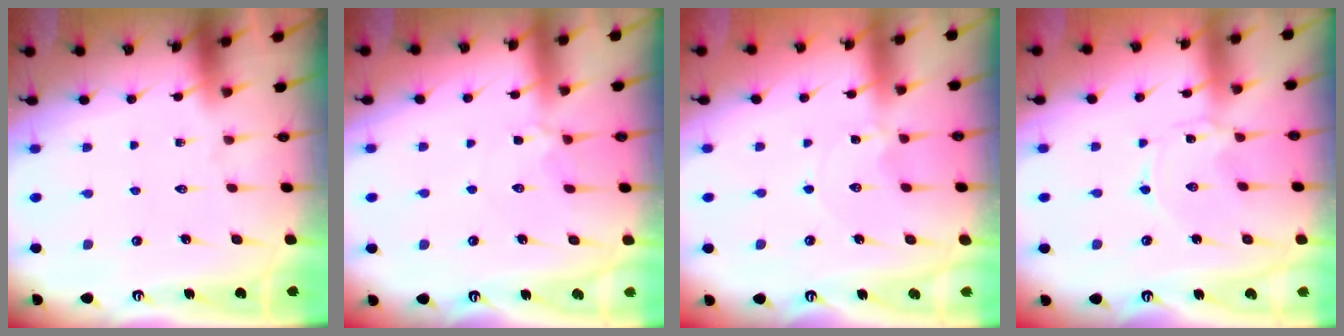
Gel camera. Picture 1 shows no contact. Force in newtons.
{"total": 3.8, "press": 3.7, "slide": 0.7}
{"total": 0.5, "press": 0.5, "slide": 0.1}
{"total": 0.0}